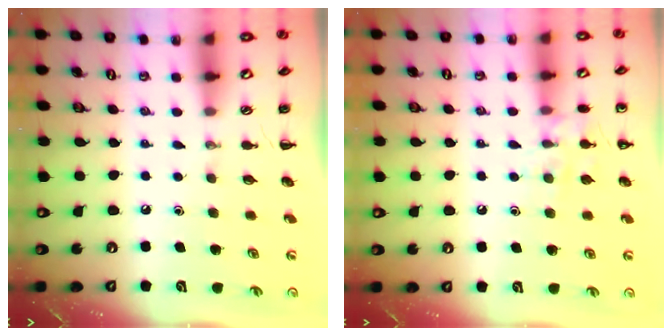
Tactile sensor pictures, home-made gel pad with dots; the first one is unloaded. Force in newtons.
{"total": 8.7, "press": 8.6, "slide": 1.4}